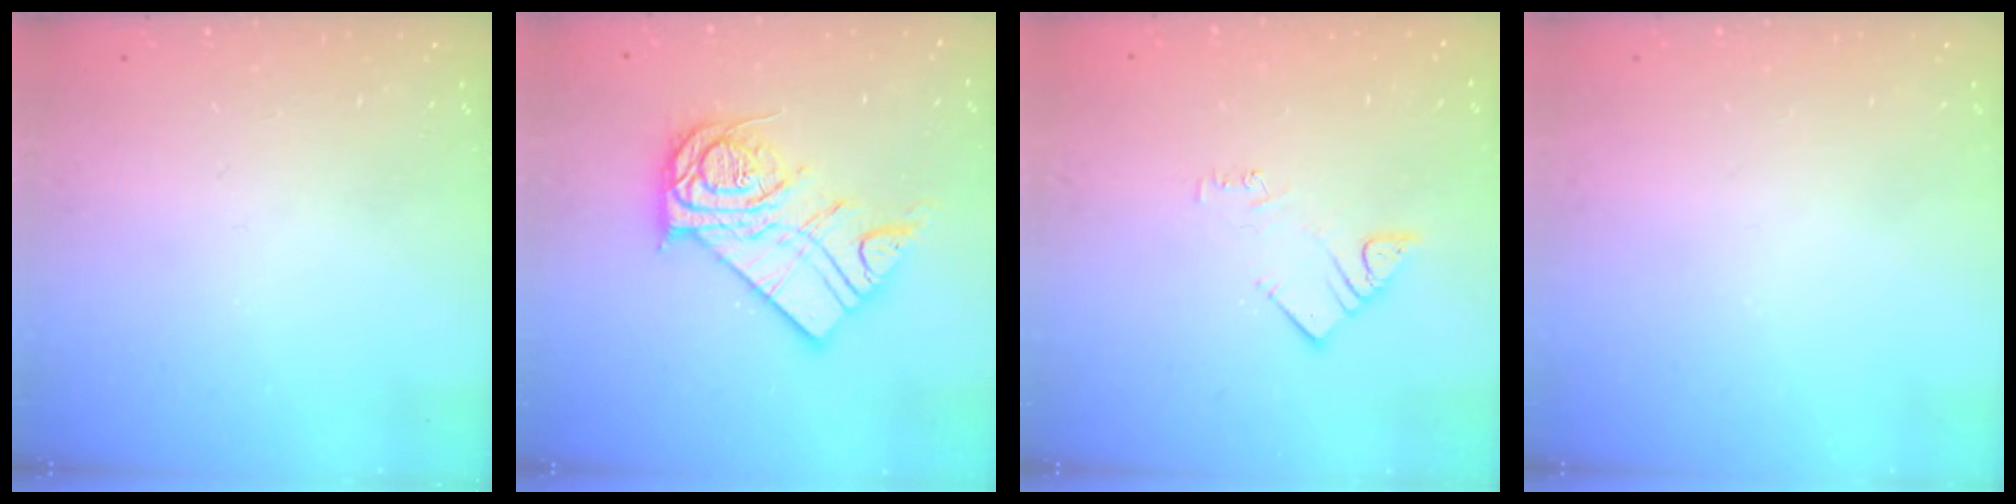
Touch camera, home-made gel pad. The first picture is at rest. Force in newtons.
{"total": 16.1, "press": 16.1, "slide": 1.4}
{"total": 3.1, "press": 3.0, "slide": 0.5}
{"total": 0.0}